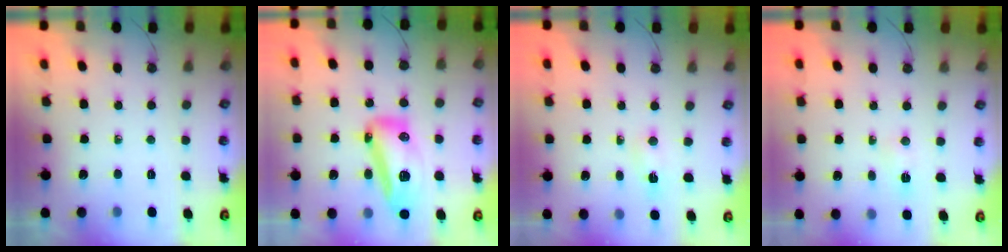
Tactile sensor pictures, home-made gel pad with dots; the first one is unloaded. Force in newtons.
{"total": 16.8, "press": 16.6, "slide": 2.2}
{"total": 2.6, "press": 1.3, "slide": 2.2}
{"total": 6.8, "press": 2.6, "slide": 6.3}